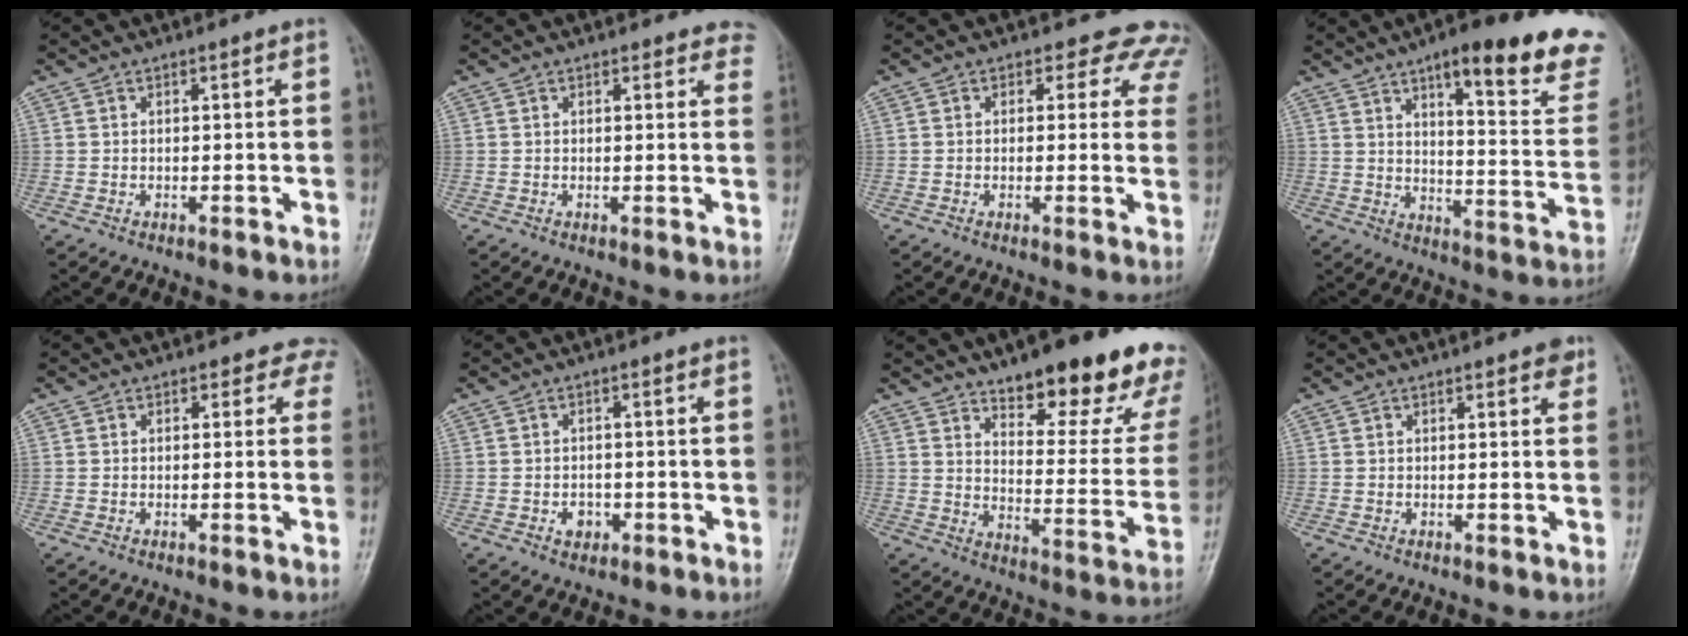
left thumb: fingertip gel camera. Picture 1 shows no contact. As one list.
[{"total": 5.3, "force": [4.7, 2.4, 0.5], "torque": [0.042, -0.015, 0.024]}, {"total": 8.4, "force": [6.8, 4.7, 1.4], "torque": [0.041, -0.021, 0.043]}, {"total": 24.1, "force": [15.4, 6.4, 17.5], "torque": [-0.187, -0.066, 0.198]}, {"total": 3.4, "force": [2.5, 2.3, 0.4], "torque": [0.032, -0.009, 0.002]}, {"total": 2.8, "force": [-1.1, 2.2, 1.4], "torque": [-0.009, 0.004, -0.014]}, {"total": 24.3, "force": [16.5, 7.9, 16.1], "torque": [-0.166, -0.095, 0.221]}, {"total": 2.0, "force": [1.3, 0.9, 1.2], "torque": [-0.003, -0.004, 0.011]}]